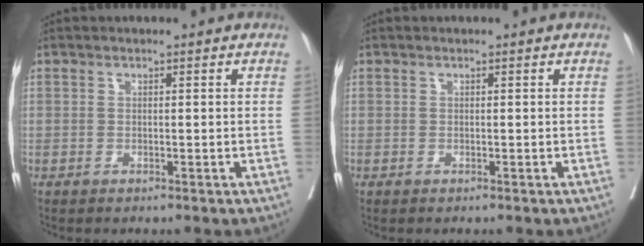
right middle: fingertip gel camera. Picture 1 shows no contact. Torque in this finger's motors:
{"motor_torque": [-0.09, 0.01, -0.16, -0.03]}